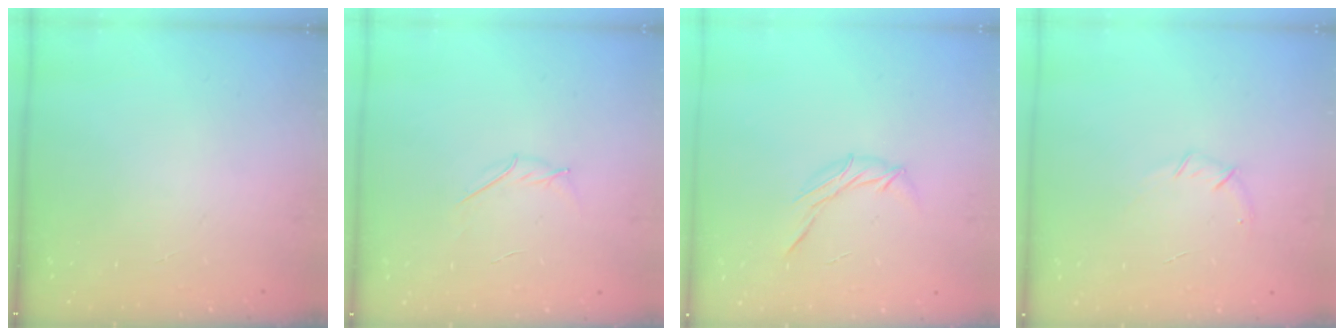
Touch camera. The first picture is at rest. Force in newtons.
{"total": 2.9, "press": 2.8, "slide": 0.9}
{"total": 6.4, "press": 6.2, "slide": 1.4}
{"total": 4.8, "press": 4.6, "slide": 1.3}